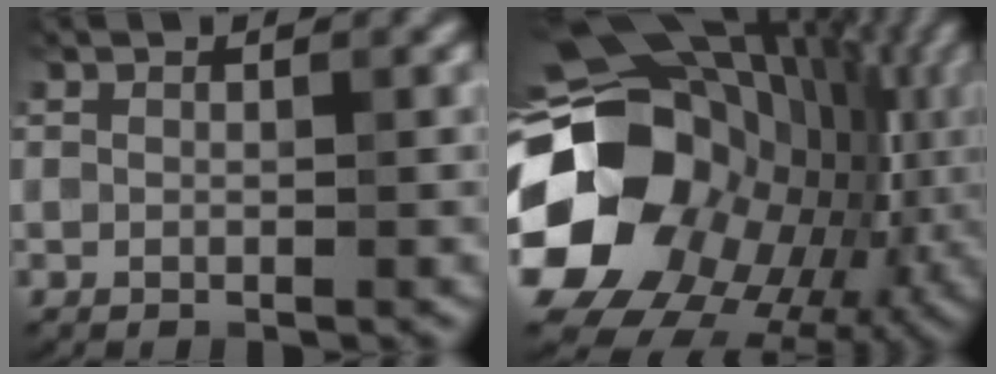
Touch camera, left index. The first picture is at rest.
{"total": 20.9, "force": [-1.4, 17.0, 12.1], "torque": [-0.229, -0.031, -0.027]}